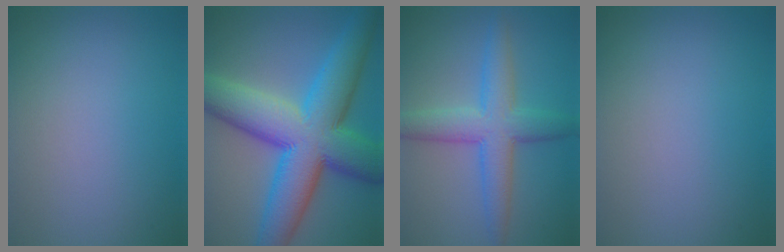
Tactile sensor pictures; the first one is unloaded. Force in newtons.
{"total": 13.6, "press": 13.6, "slide": 0.1}
{"total": 5.5, "press": 5.5, "slide": 0.1}
{"total": 0.0}